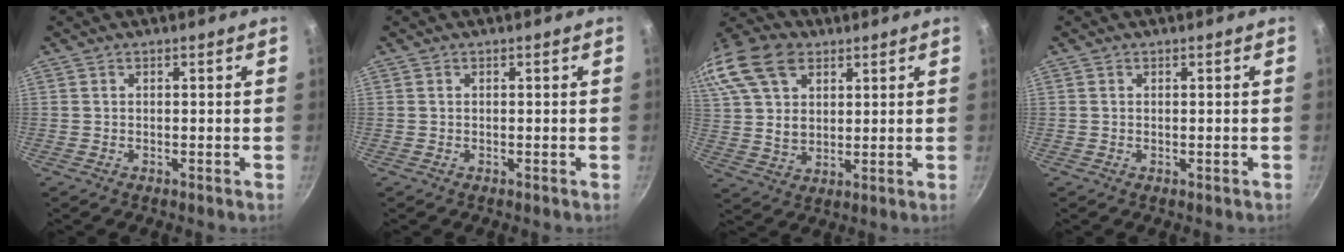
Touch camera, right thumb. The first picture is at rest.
{"total": 0.0}
{"total": 24.1, "force": [11.2, 16.3, 13.8], "torque": [-0.319, 0.032, 0.207]}
{"total": 0.0}